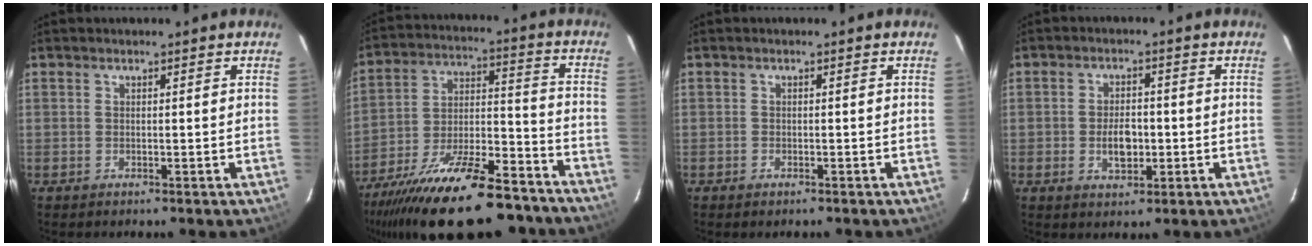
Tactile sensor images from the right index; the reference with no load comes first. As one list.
[{"total": 27.3, "force": [-21.2, 8.4, 14.9], "torque": [-0.272, -0.023, -0.314]}, {"total": 0.9, "force": [-0.7, 0.5, 0.3], "torque": [-0.006, 0.000, -0.012]}, {"total": 5.2, "force": [-1.1, 3.2, 3.9], "torque": [-0.072, 0.004, -0.014]}]